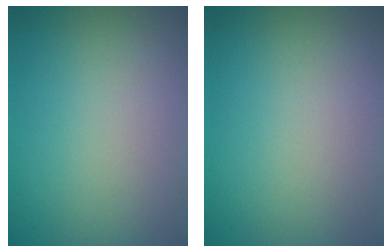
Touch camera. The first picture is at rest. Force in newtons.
{"total": 0.0}